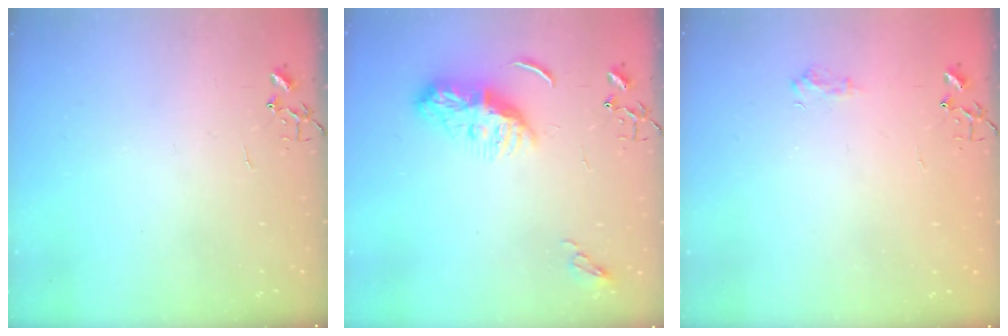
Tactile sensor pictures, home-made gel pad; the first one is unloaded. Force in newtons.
{"total": 8.5, "press": 8.5, "slide": 0.3}
{"total": 6.6, "press": 6.6, "slide": 0.8}